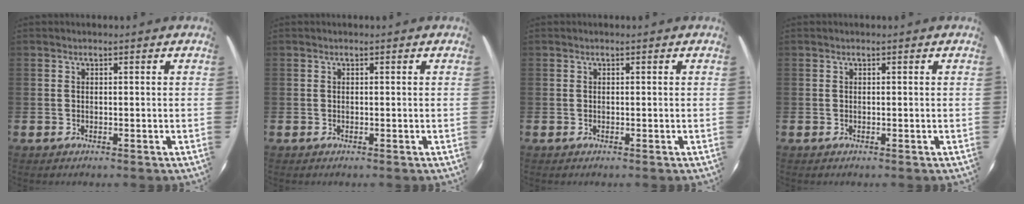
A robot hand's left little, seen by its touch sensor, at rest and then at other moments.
{"total": 0.0}
{"total": 0.0}
{"total": 0.0}